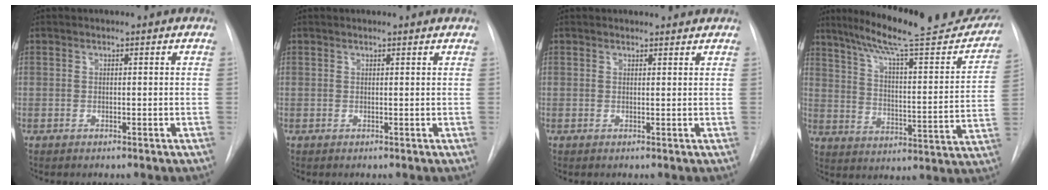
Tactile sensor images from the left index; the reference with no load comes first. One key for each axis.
{"total": 1.6, "fx": 1.5, "fy": 0.0, "fz": 0.4, "tx": -0.012, "ty": 0.010, "tz": 0.018}
{"total": 2.5, "fx": 2.4, "fy": 0.5, "fz": 0.2, "tx": -0.006, "ty": 0.008, "tz": 0.026}
{"total": 25.0, "fx": 21.8, "fy": 2.6, "fz": 12.0, "tx": -0.180, "ty": -0.043, "tz": 0.291}